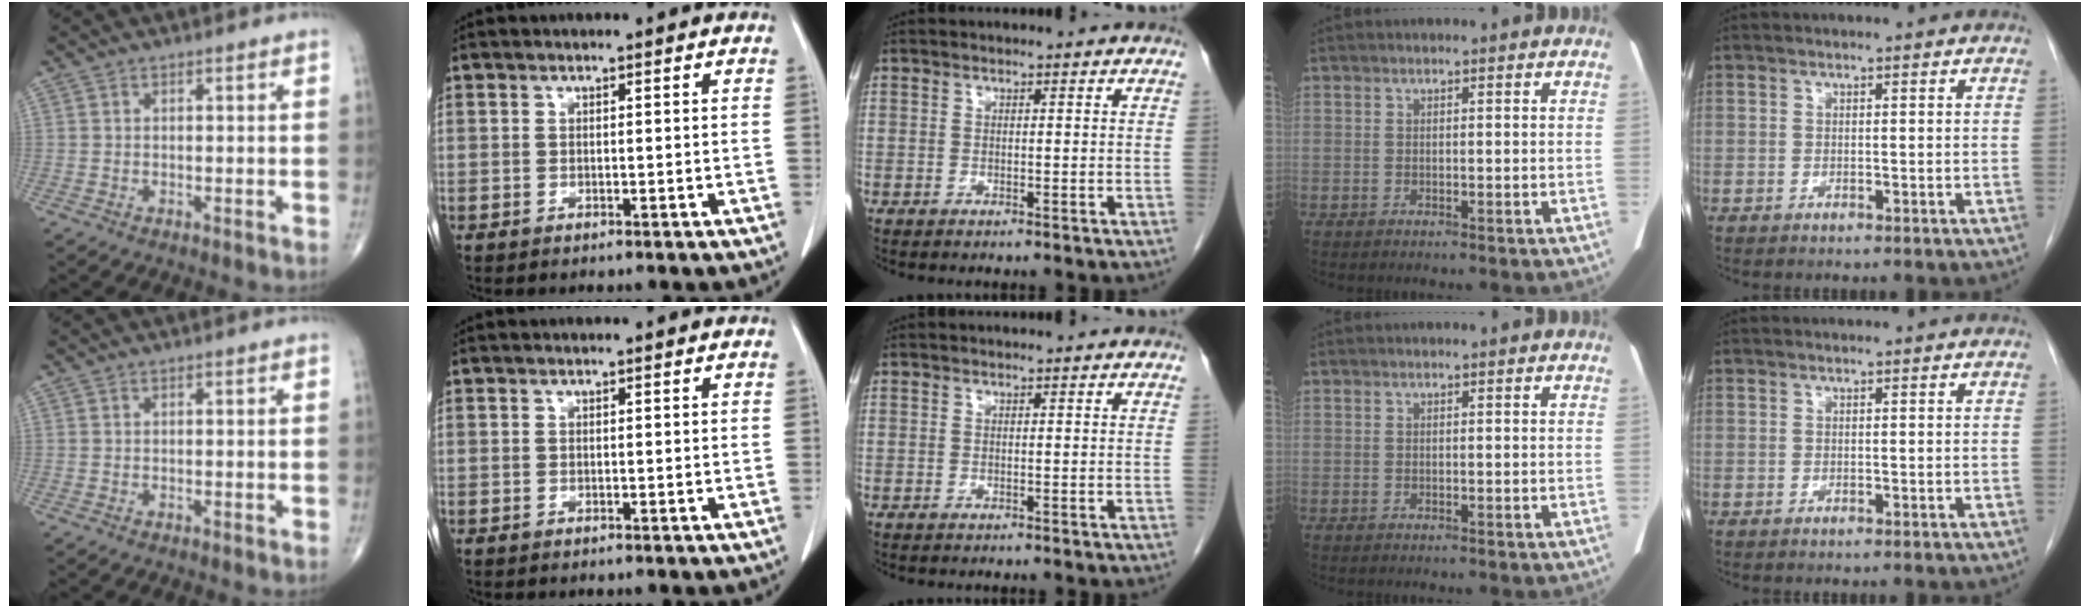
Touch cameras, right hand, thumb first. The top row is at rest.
{}